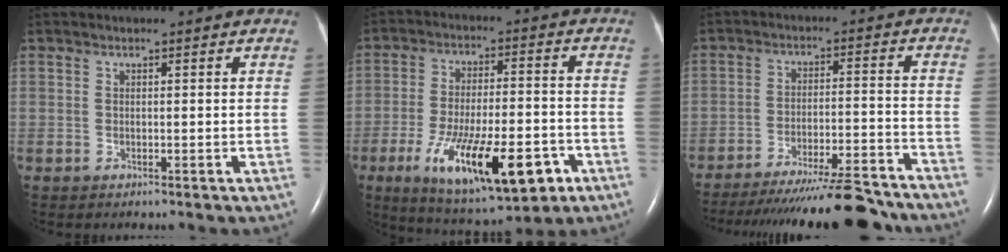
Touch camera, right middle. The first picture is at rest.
{"total": 17.6, "force": [-7.8, 4.5, 15.1], "torque": [-0.250, -0.024, -0.110]}
{"total": 21.0, "force": [-19.2, 1.0, 8.3], "torque": [-0.110, -0.025, -0.273]}